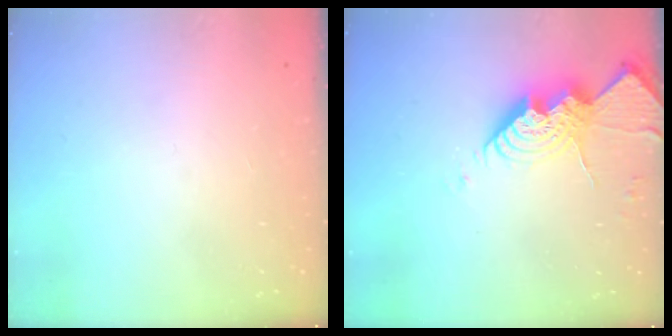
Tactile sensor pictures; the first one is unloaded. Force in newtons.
{"total": 15.0, "press": 14.9, "slide": 1.4}